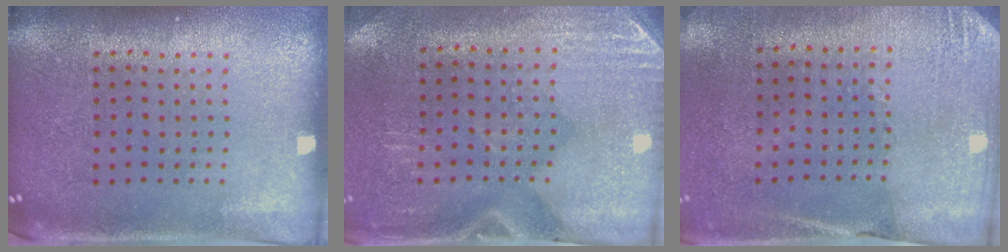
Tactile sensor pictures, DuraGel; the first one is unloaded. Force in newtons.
{"total": 2.9, "press": 2.5, "slide": 1.4}
{"total": 2.7, "press": 2.4, "slide": 1.2}